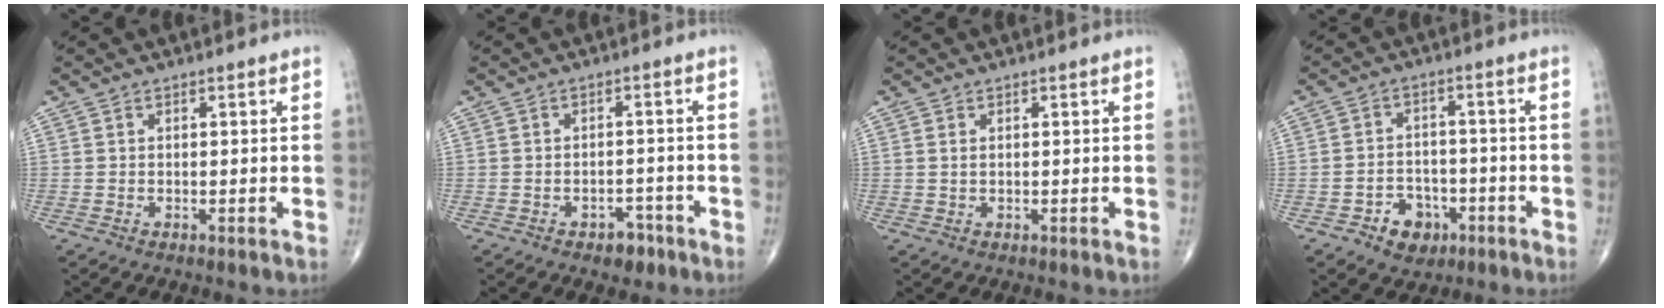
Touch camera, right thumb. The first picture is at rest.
{"total": 3.9, "force": [-2.4, 2.4, 1.9], "torque": [-0.010, 0.019, -0.029]}
{"total": 0.8, "force": [0.3, 0.5, 0.6], "torque": [-0.015, 0.002, 0.010]}
{"total": 6.8, "force": [-3.4, 5.1, 3.0], "torque": [-0.020, 0.028, -0.049]}